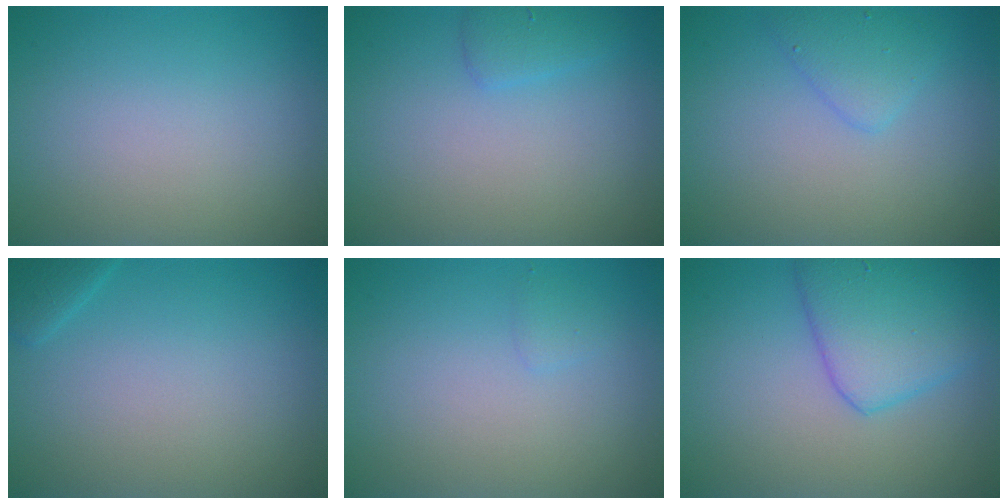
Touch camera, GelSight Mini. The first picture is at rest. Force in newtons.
{"total": 1.4, "press": 1.4, "slide": 0.2}
{"total": 2.0, "press": 2.0, "slide": 0.1}
{"total": 1.4, "press": 1.4, "slide": 0.1}
{"total": 0.7, "press": 0.7, "slide": 0.0}
{"total": 5.2, "press": 5.2, "slide": 0.4}